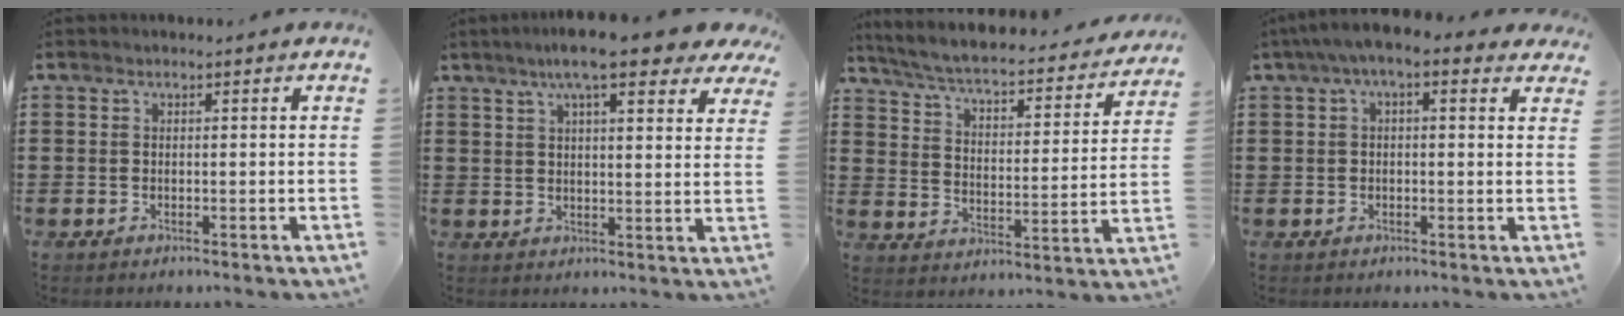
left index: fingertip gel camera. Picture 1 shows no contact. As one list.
[{"total": 8.9, "force": [6.8, 1.4, 5.7], "torque": [-0.111, -0.010, 0.118]}, {"total": 4.4, "force": [3.9, 0.3, 2.0], "torque": [-0.060, -0.033, 0.058]}, {"total": 3.7, "force": [1.5, 1.2, 3.2], "torque": [-0.062, 0.005, 0.023]}]